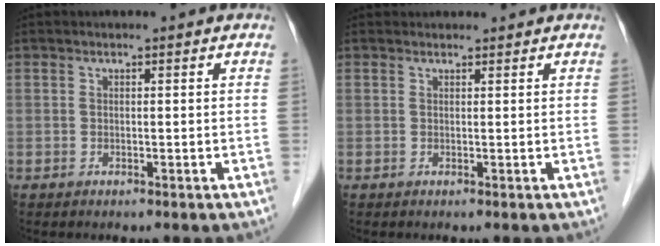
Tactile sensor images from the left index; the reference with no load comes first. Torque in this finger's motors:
{"motor_torque": [0.07, 0.02, -0.07, -0.01]}